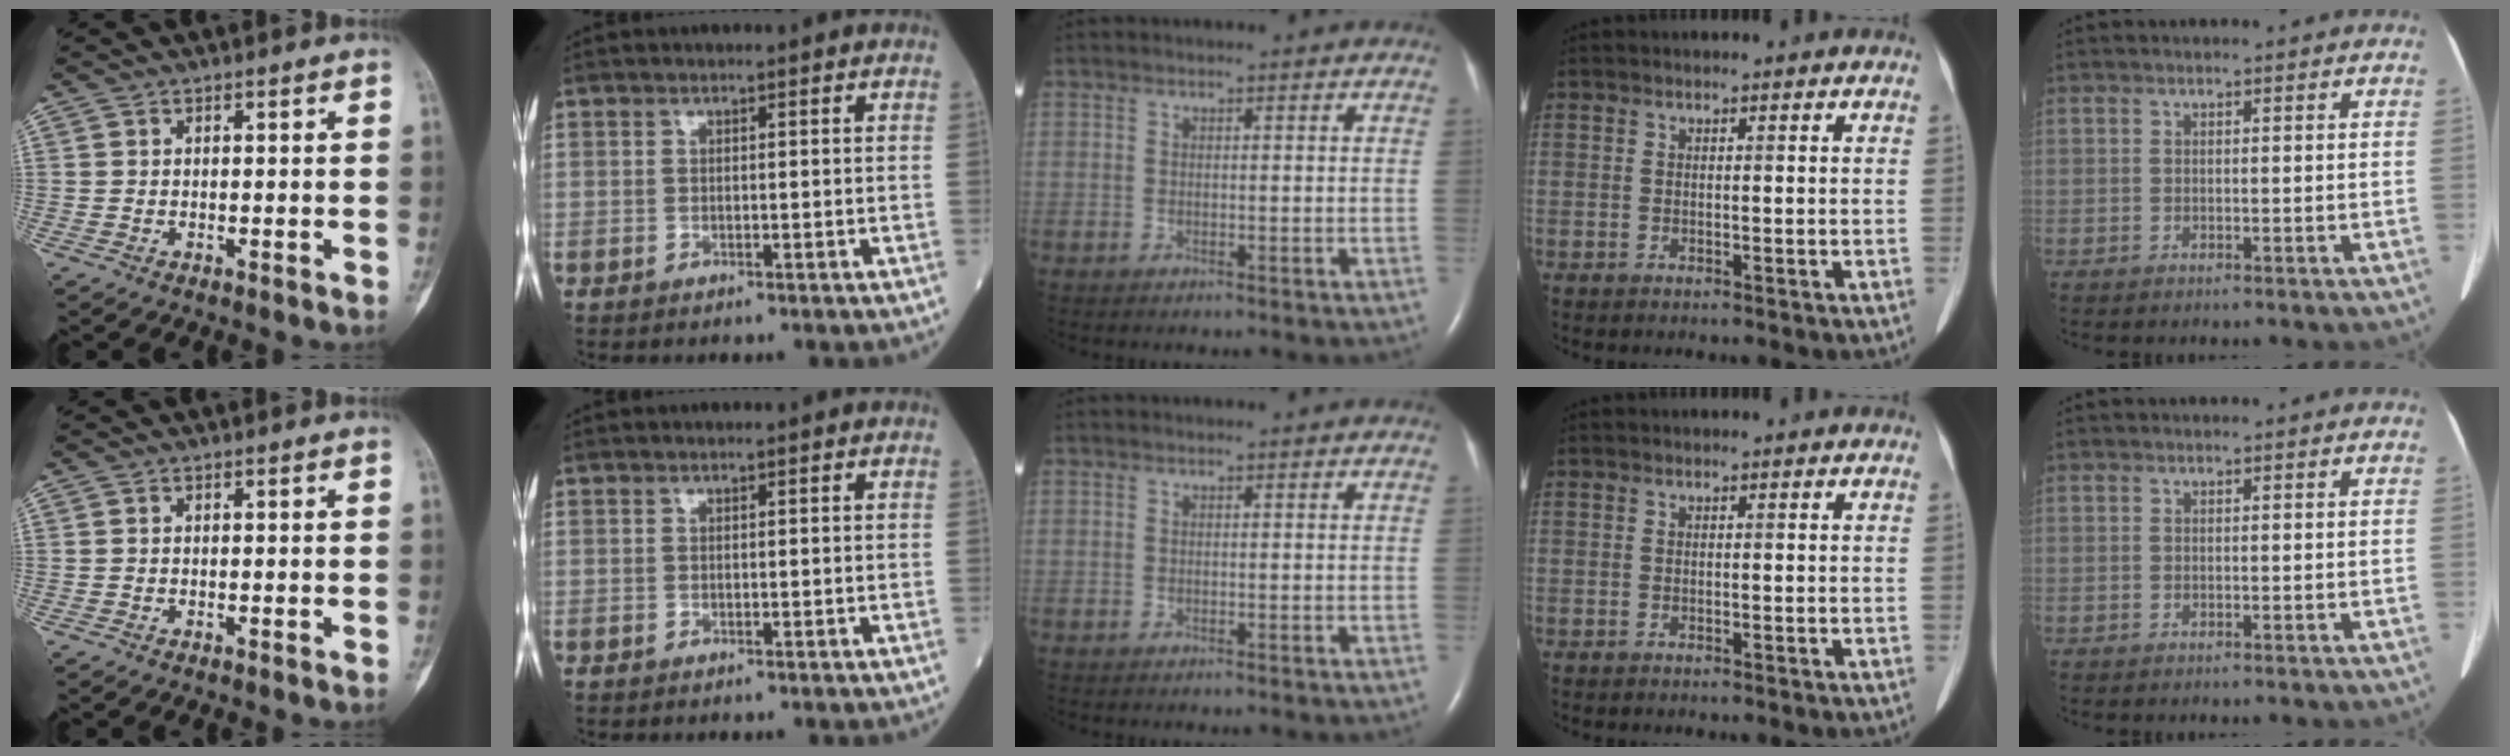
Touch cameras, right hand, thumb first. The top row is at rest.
{}